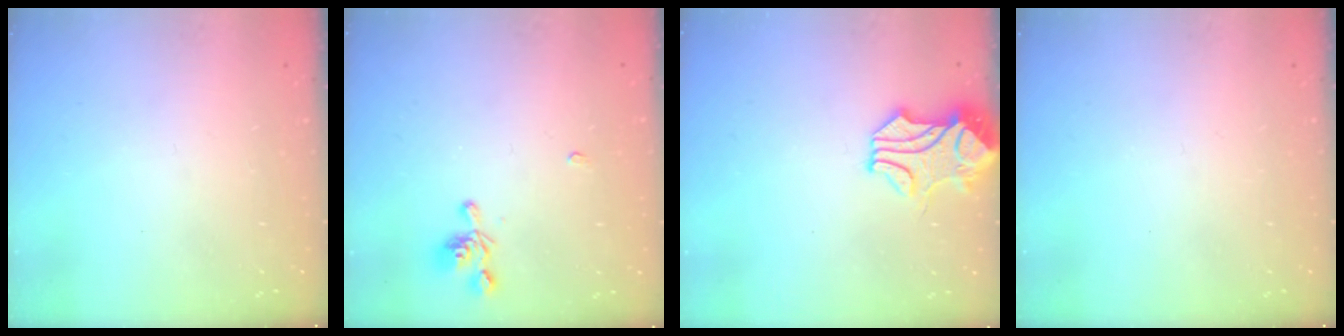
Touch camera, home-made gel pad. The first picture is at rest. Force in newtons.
{"total": 4.4, "press": 4.3, "slide": 0.2}
{"total": 1.5, "press": 1.5, "slide": 0.2}
{"total": 0.0}